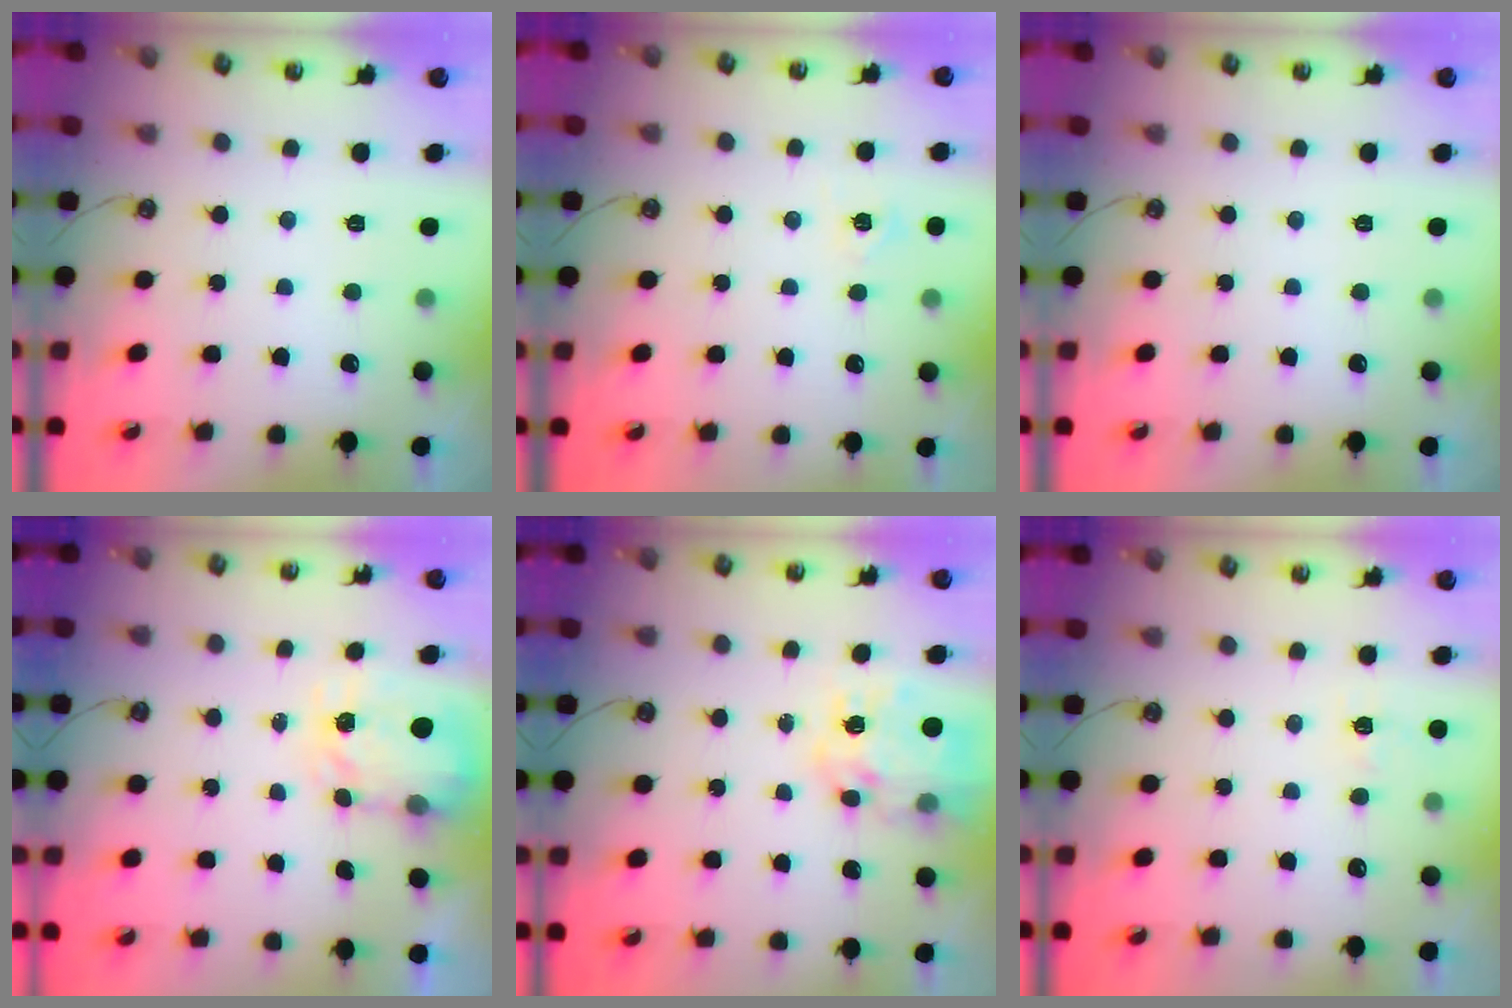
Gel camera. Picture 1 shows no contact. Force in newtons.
{"total": 5.4, "press": 5.3, "slide": 0.6}
{"total": 0.0}
{"total": 3.8, "press": 3.7, "slide": 0.5}
{"total": 11.5, "press": 11.5, "slide": 1.1}
{"total": 6.2, "press": 6.1, "slide": 0.8}